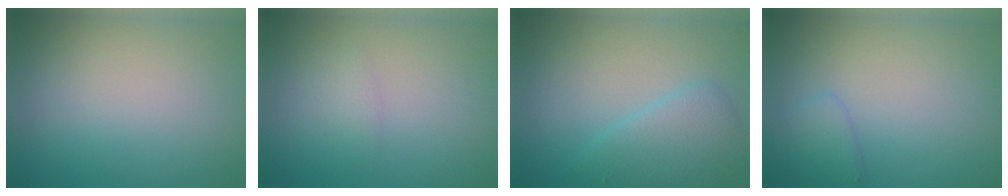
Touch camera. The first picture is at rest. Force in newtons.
{"total": 1.0, "press": 1.0, "slide": 0.1}
{"total": 3.5, "press": 3.5, "slide": 0.2}
{"total": 1.6, "press": 1.6, "slide": 0.1}